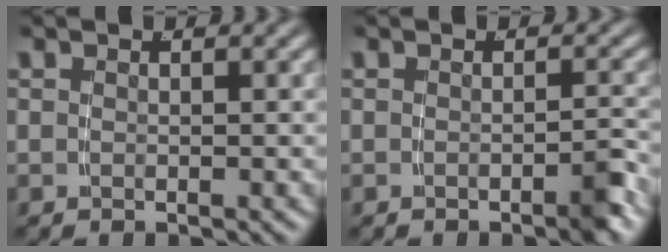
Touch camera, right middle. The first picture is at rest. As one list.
[{"total": 1.5, "force": [-1.1, 0.1, 1.0], "torque": [-0.015, 0.004, -0.023]}]